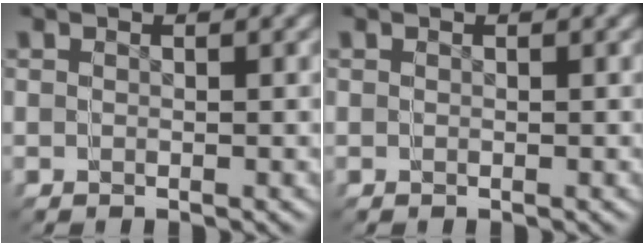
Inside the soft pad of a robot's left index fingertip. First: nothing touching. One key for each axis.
{"total": 0.0}